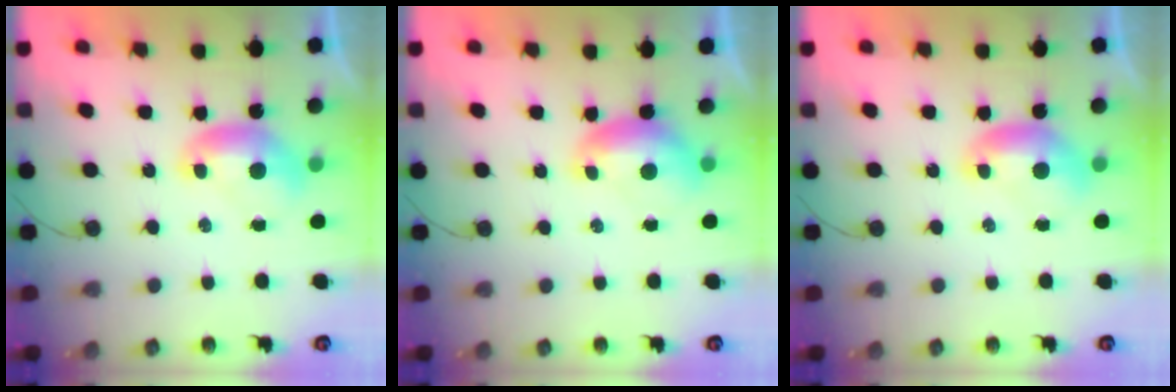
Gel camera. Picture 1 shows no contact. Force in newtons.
{"total": 0.0}
{"total": 0.0}